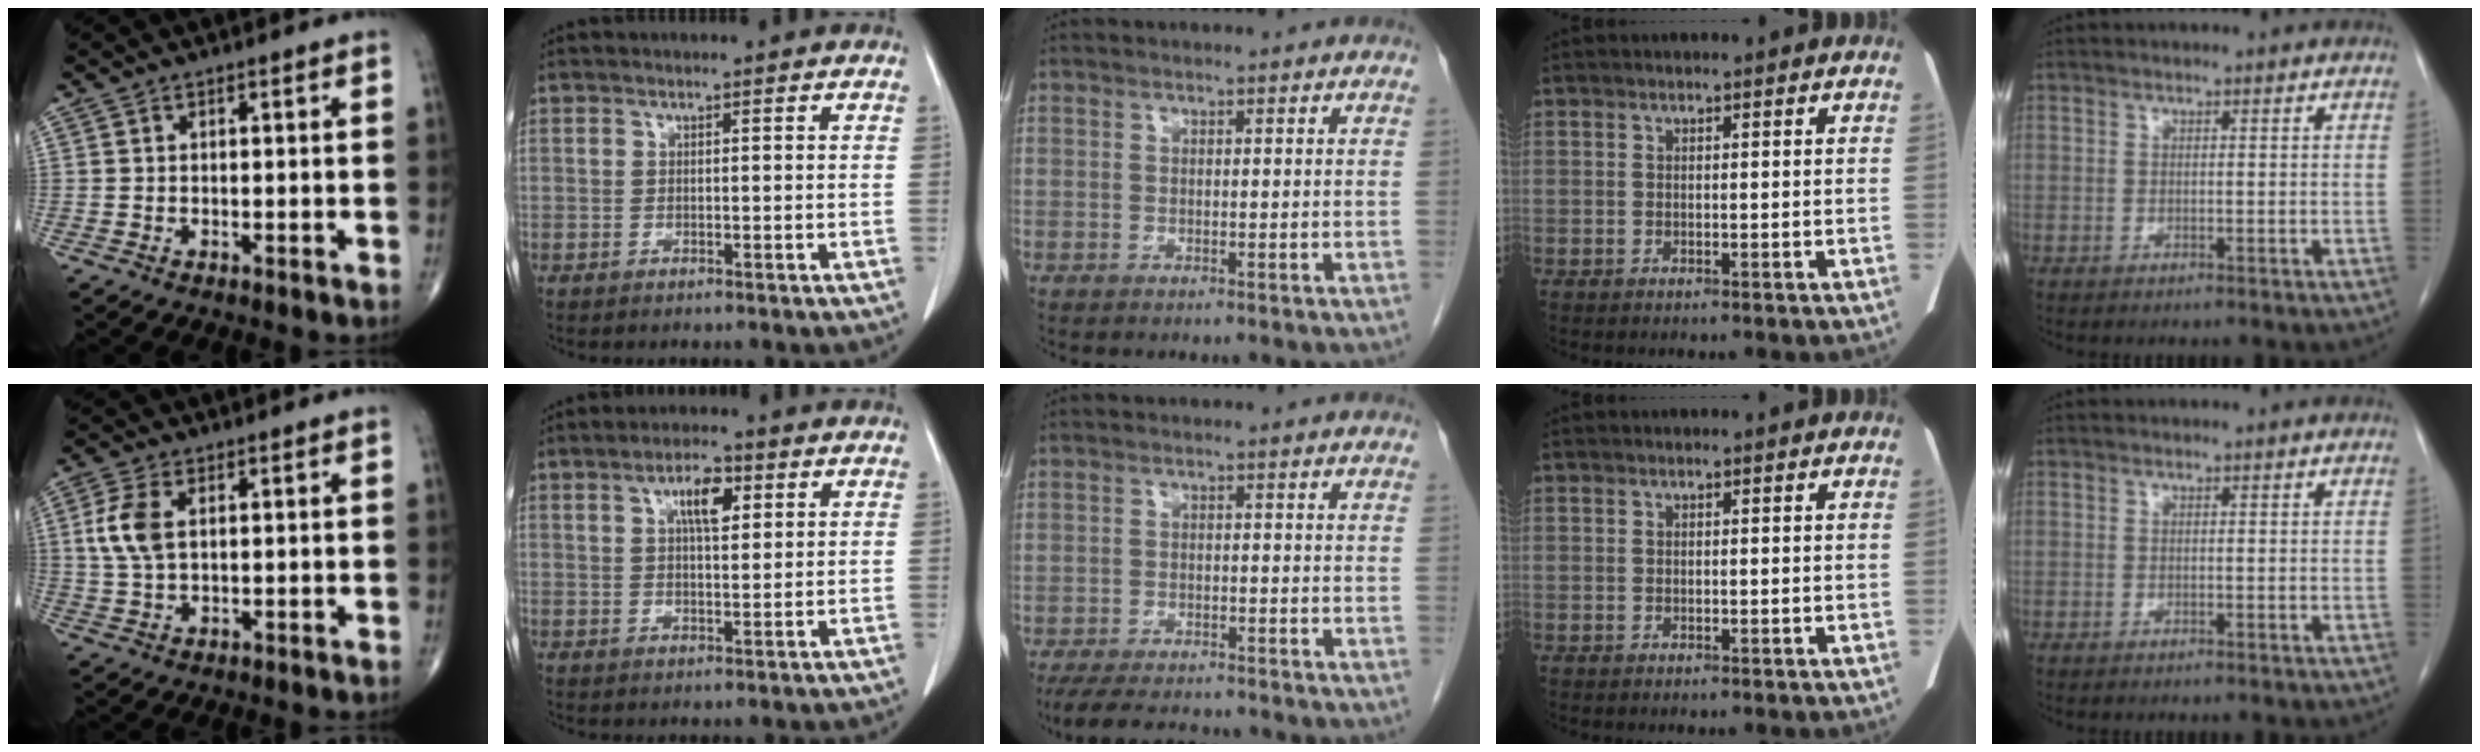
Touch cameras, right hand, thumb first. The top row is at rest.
{"thumb": {"total": 6.6, "force": [1.5, 3.6, 5.3], "torque": [-0.126, 0.004, 0.030]}, "index": {"total": 5.4, "force": [2.2, 1.8, 4.6], "torque": [-0.081, 0.005, 0.036]}, "middle": {"total": 8.7, "force": [-7.8, 1.7, 3.3], "torque": [-0.058, -0.011, -0.121]}}